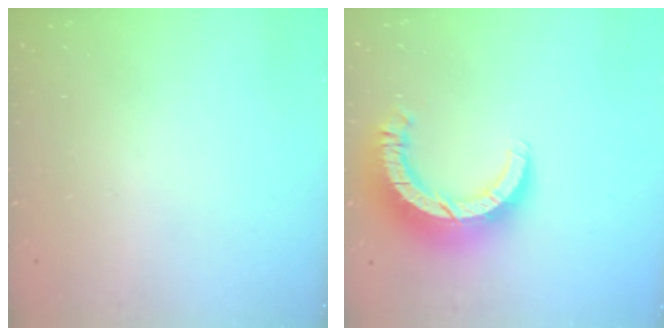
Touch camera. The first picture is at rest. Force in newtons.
{"total": 12.1, "press": 12.0, "slide": 1.2}